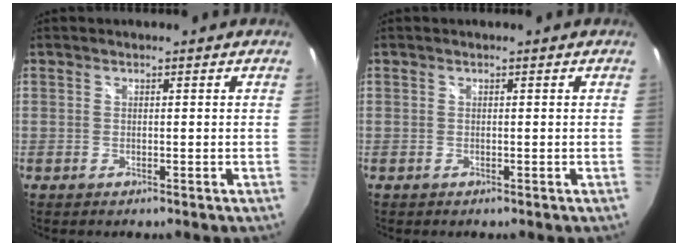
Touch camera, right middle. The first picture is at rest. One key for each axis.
{"total": 0.0}